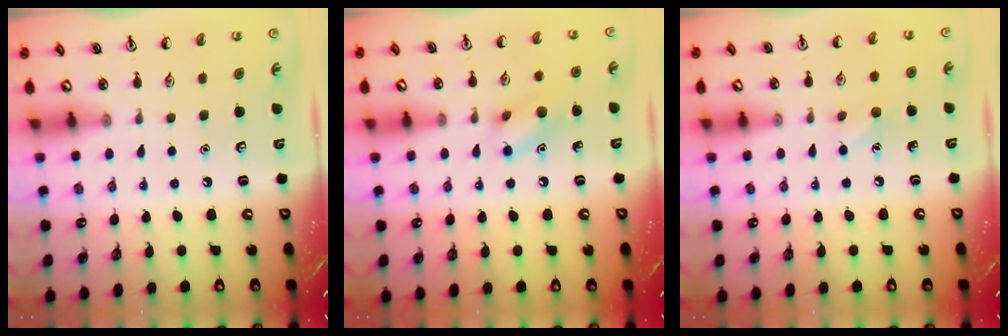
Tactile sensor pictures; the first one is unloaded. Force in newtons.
{"total": 9.5, "press": 9.4, "slide": 1.5}
{"total": 6.2, "press": 5.9, "slide": 1.9}